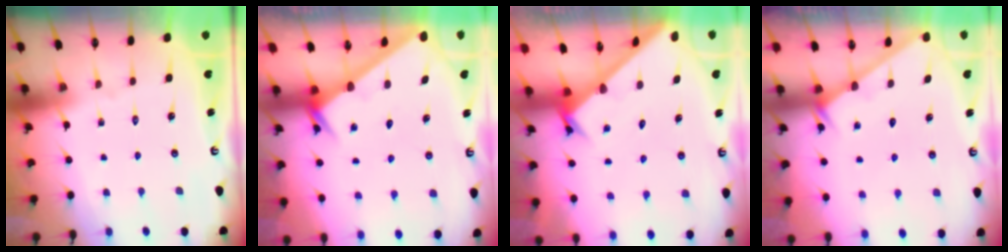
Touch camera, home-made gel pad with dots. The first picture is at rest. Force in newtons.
{"total": 2.5, "press": 2.5, "slide": 0.1}
{"total": 2.5, "press": 2.5, "slide": 0.3}
{"total": 0.9, "press": 0.8, "slide": 0.2}